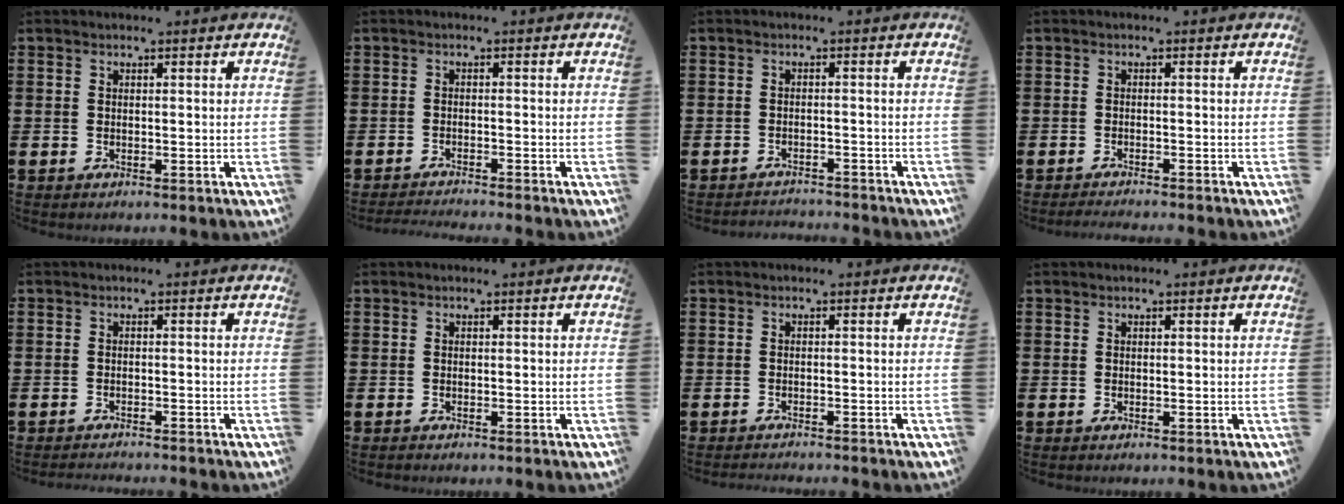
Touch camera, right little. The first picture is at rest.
{"total": 1.3, "force": [-1.3, -0.2, 0.1], "torque": [-0.002, 0.002, -0.026]}
{"total": 1.6, "force": [-1.6, -0.1, -0.2], "torque": [-0.001, 0.004, -0.036]}
{"total": 1.0, "force": [-1.0, -0.2, 0.2], "torque": [-0.003, -0.002, -0.020]}
{"total": 1.0, "force": [-0.9, -0.1, 0.0], "torque": [-0.001, 0.001, -0.020]}
{"total": 0.0}
{"total": 0.8, "force": [-0.8, -0.1, 0.0], "torque": [-0.001, 0.000, -0.018]}
{"total": 0.0}